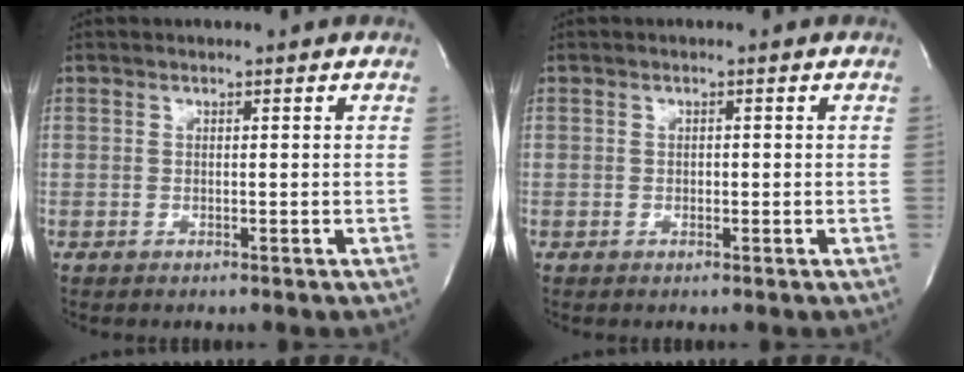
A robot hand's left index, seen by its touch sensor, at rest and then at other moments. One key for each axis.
{"total": 0.6, "fx": -0.2, "fy": 0.4, "fz": 0.4, "tx": -0.006, "ty": 0.000, "tz": -0.003}